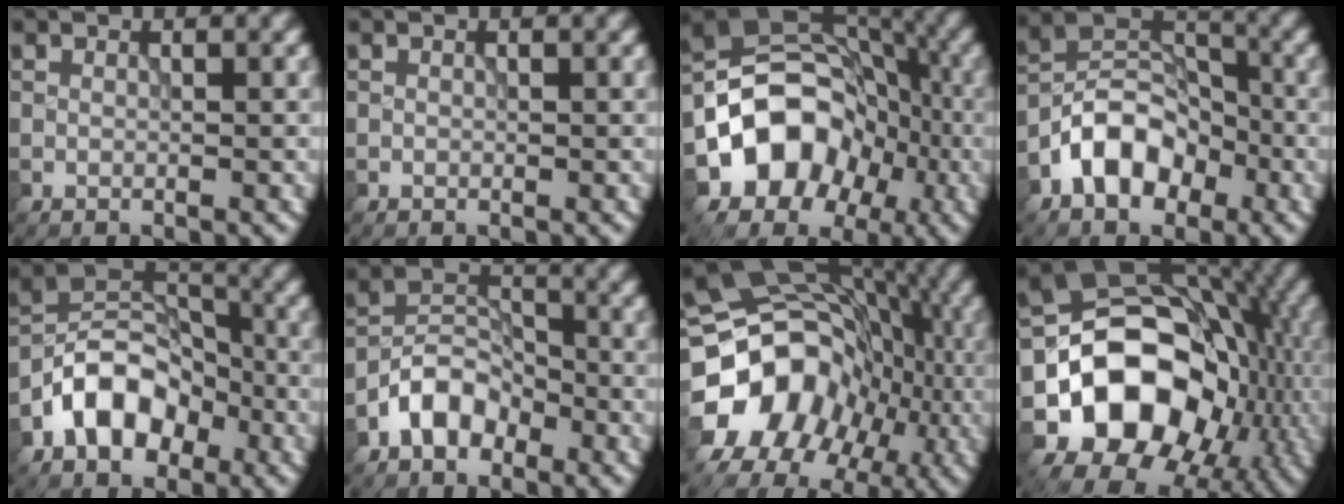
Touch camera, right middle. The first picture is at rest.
{"total": 0.0}
{"total": 8.8, "force": [-3.0, 7.1, 4.3], "torque": [-0.034, 0.011, -0.060]}
{"total": 6.4, "force": [-3.3, 4.2, 3.5], "torque": [-0.053, 0.007, -0.069]}
{"total": 7.1, "force": [-3.6, 4.7, 4.0], "torque": [-0.063, 0.009, -0.077]}
{"total": 4.3, "force": [-2.6, 2.7, 2.1], "torque": [-0.033, 0.011, -0.057]}
{"total": 16.5, "force": [-5.3, 13.4, 8.0], "torque": [-0.158, -0.003, -0.107]}
{"total": 13.7, "force": [-3.7, 10.7, 7.7], "torque": [-0.103, -0.002, -0.069]}